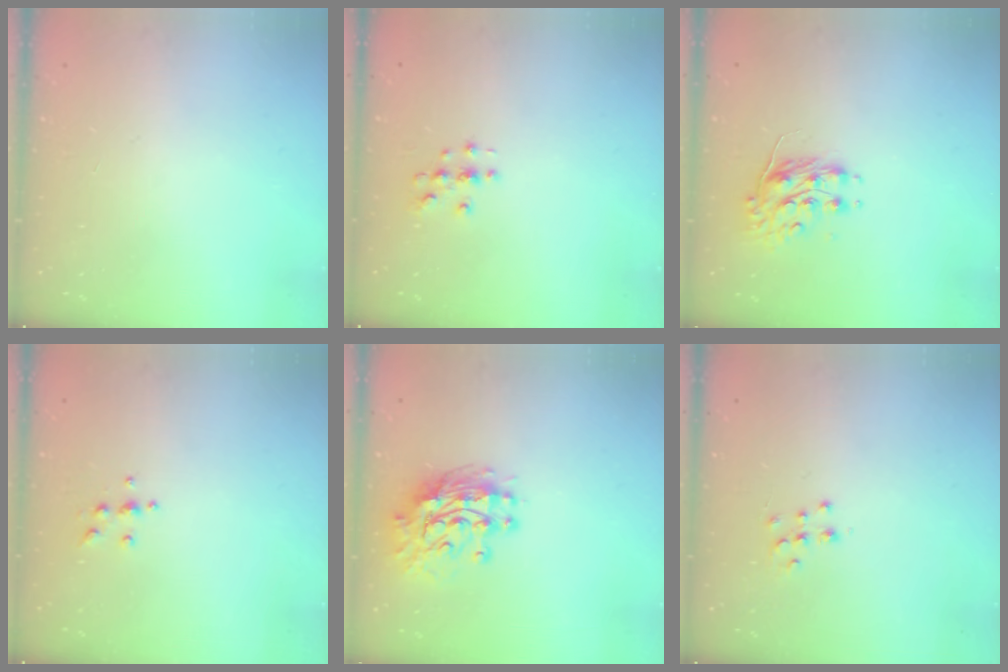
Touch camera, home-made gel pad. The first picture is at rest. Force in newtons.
{"total": 2.9, "press": 2.9, "slide": 0.3}
{"total": 8.0, "press": 8.0, "slide": 0.4}
{"total": 4.9, "press": 4.9, "slide": 0.7}
{"total": 12.5, "press": 12.4, "slide": 1.0}
{"total": 7.2, "press": 7.2, "slide": 0.5}